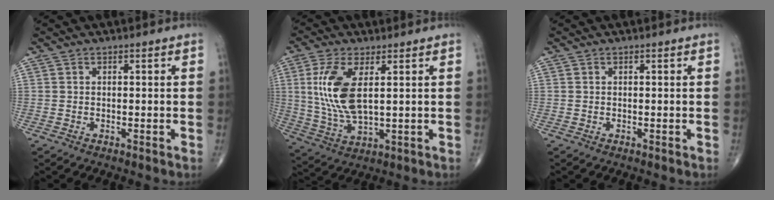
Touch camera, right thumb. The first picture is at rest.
{"total": 12.0, "force": [2.6, 5.1, 10.5], "torque": [-0.233, -0.012, 0.060]}
{"total": 0.0}